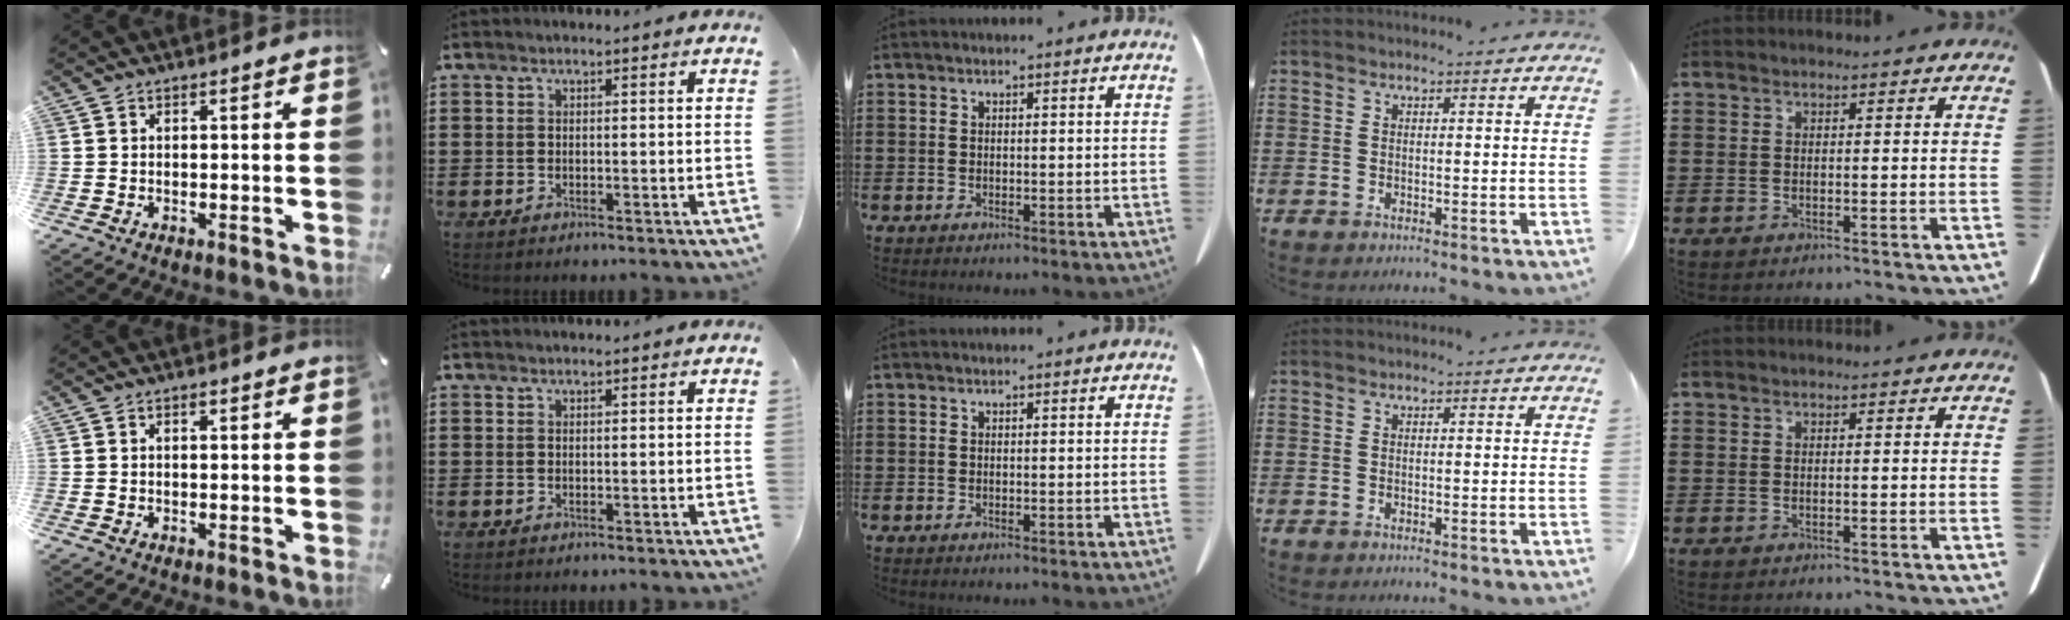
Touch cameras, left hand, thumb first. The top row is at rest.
{"thumb": {"total": 0.5, "force": [0.3, 0.3, 0.3], "torque": [-0.008, 0.003, 0.004]}}